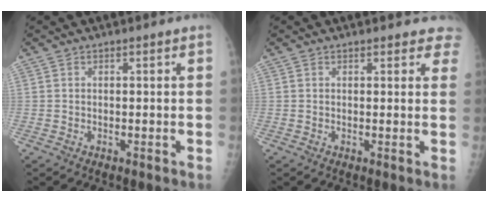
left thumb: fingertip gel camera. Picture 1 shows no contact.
{"total": 4.2, "force": [3.6, 1.8, 0.8], "torque": [0.030, -0.014, 0.021]}